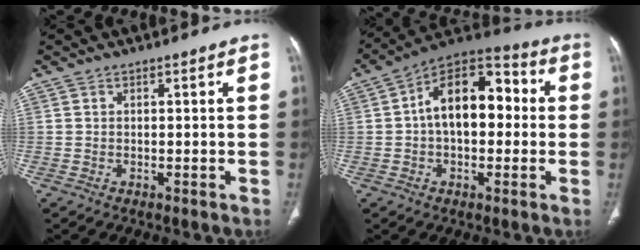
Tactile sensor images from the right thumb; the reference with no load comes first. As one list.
[{"total": 15.7, "force": [1.0, 9.4, 12.5], "torque": [-0.168, 0.044, 0.003]}]